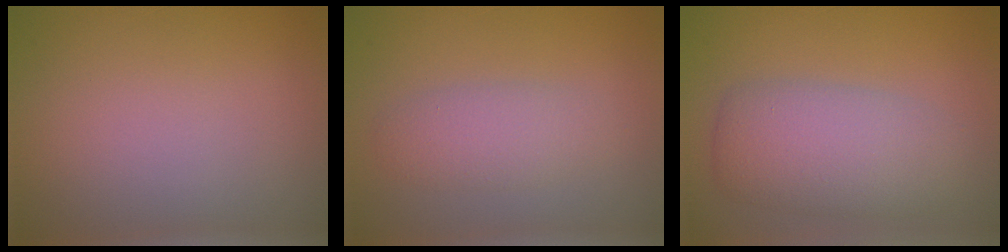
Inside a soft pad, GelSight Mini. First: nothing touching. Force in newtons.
{"total": 2.6, "press": 2.6, "slide": 0.2}
{"total": 5.7, "press": 5.7, "slide": 0.2}